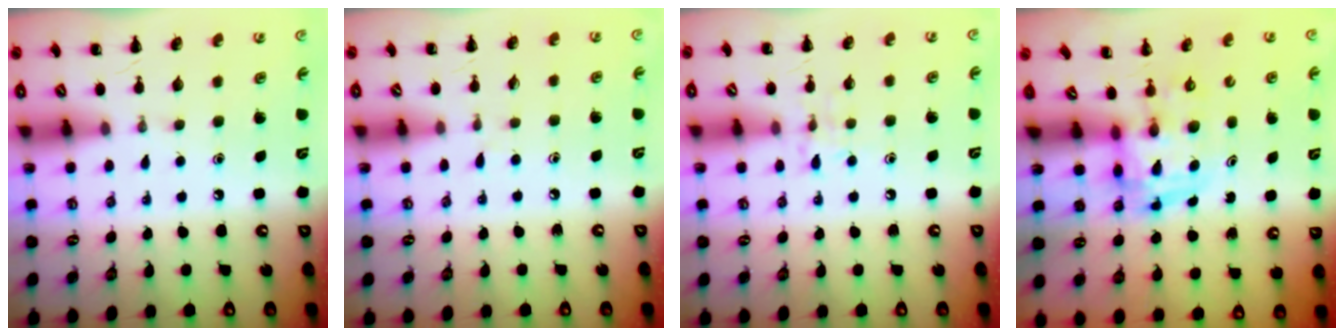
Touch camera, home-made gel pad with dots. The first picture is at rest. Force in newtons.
{"total": 4.0, "press": 3.5, "slide": 1.8}
{"total": 6.3, "press": 6.2, "slide": 1.3}
{"total": 3.6, "press": 3.5, "slide": 0.6}